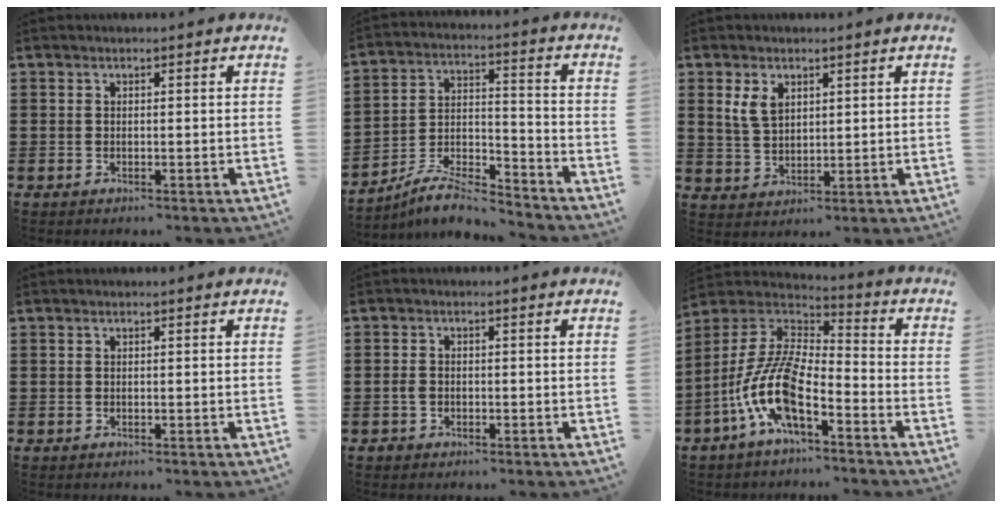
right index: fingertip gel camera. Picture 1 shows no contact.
{"total": 8.5, "force": [-7.7, 1.6, 3.1], "torque": [-0.058, 0.011, -0.150]}
{"total": 4.2, "force": [1.9, 2.8, 2.5], "torque": [-0.058, 0.011, 0.035]}
{"total": 0.0}
{"total": 1.6, "force": [-0.7, 1.2, 0.9], "torque": [-0.027, -0.004, -0.016]}
{"total": 12.0, "force": [-6.0, 4.1, 9.6], "torque": [-0.237, -0.017, -0.125]}